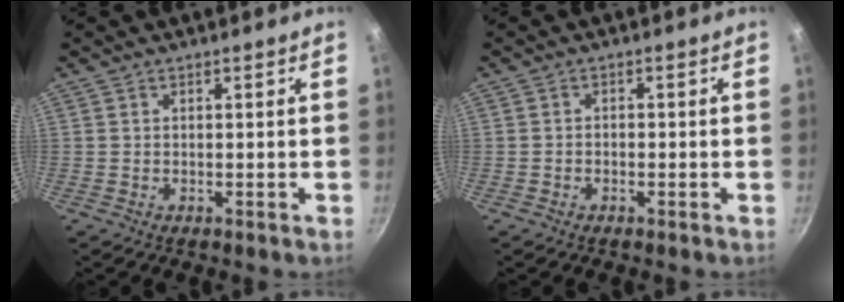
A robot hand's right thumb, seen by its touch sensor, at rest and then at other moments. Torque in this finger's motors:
{"motor_torque": [-0.07, -0.07, -0.44, 0.24, 0.07]}